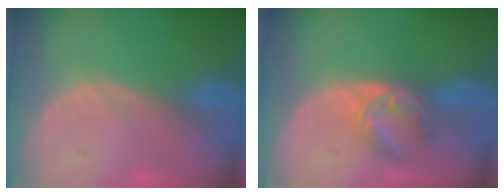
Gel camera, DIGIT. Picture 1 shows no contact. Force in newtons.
{"total": 5.7, "press": 4.7, "slide": 3.2}